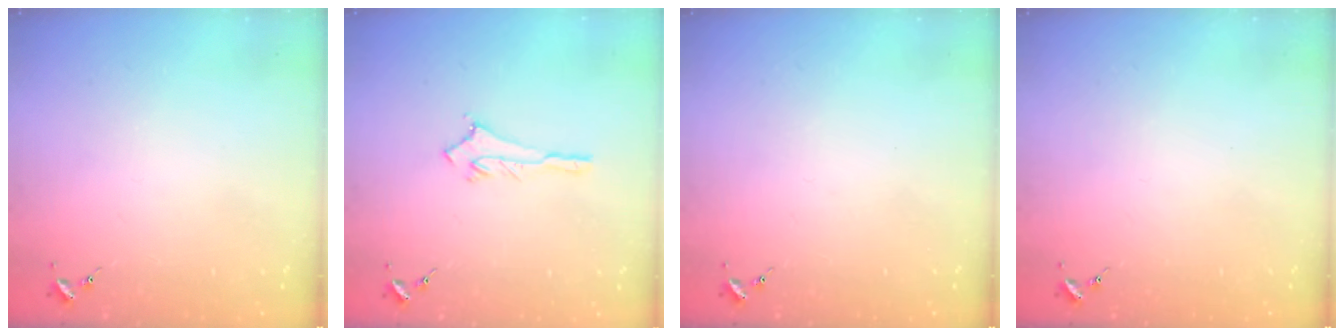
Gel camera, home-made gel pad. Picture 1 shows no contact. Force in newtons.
{"total": 2.9, "press": 2.9, "slide": 0.3}
{"total": 0.0}
{"total": 0.0}